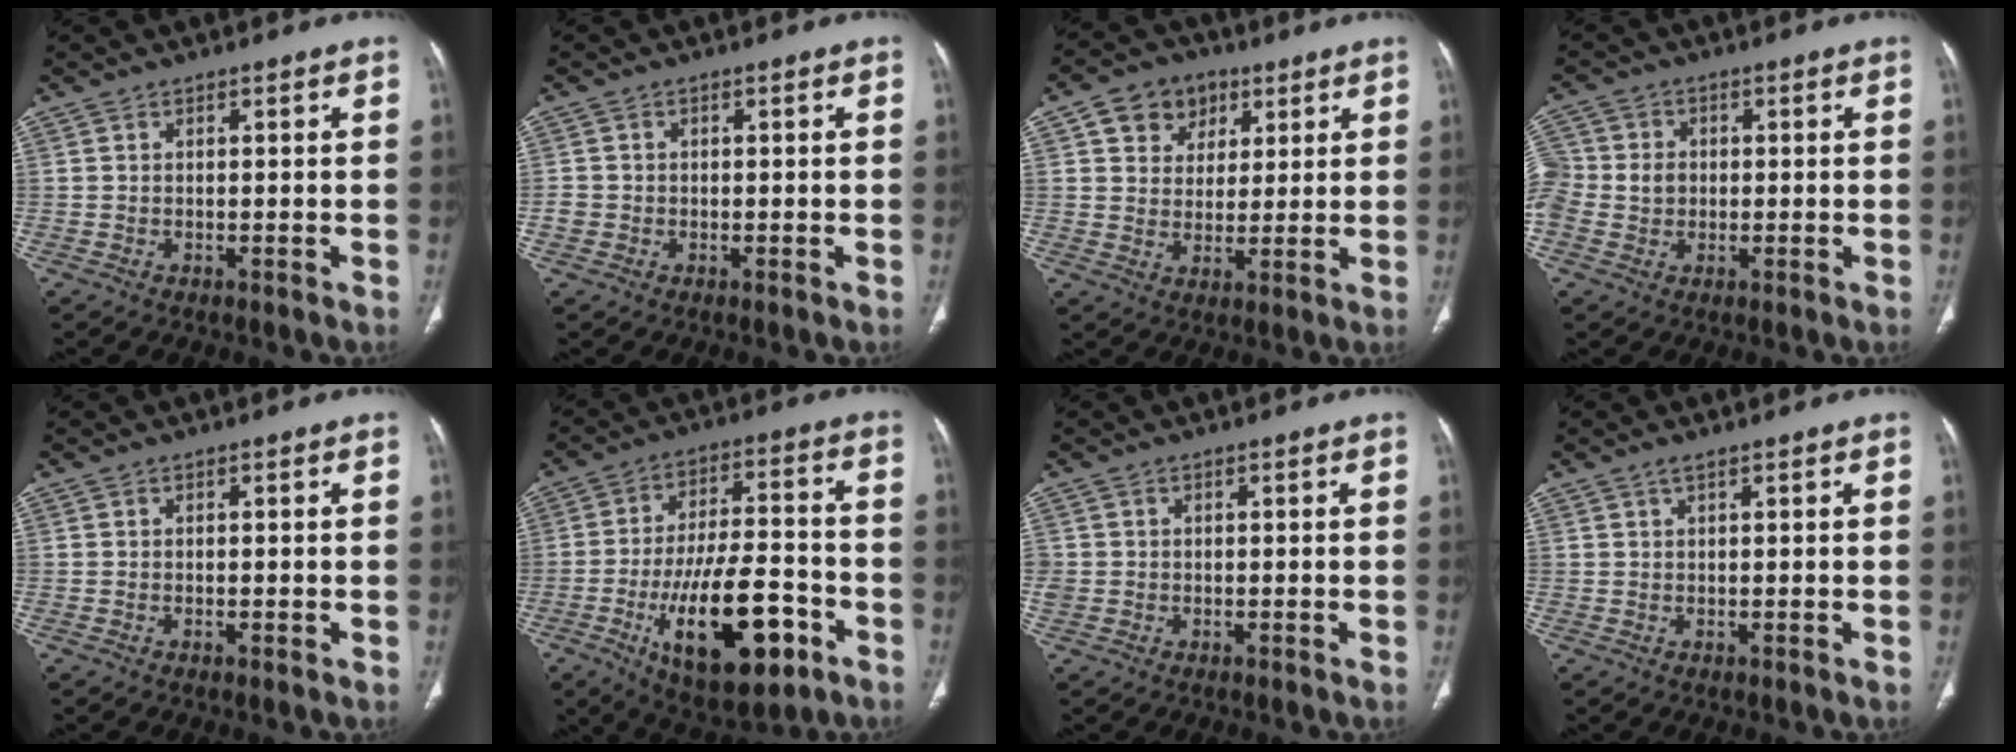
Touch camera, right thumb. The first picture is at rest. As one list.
[{"total": 1.7, "force": [-0.5, 1.6, 0.4], "torque": [-0.004, 0.005, -0.010]}, {"total": 8.9, "force": [3.9, 7.2, 3.4], "torque": [-0.019, -0.010, 0.062]}, {"total": 11.0, "force": [0.0, 9.4, 5.6], "torque": [-0.143, 0.024, 0.004]}, {"total": 0.7, "force": [-0.2, 0.2, 0.6], "torque": [-0.008, -0.001, -0.005]}, {"total": 20.4, "force": [-8.0, 8.4, 16.7], "torque": [-0.260, 0.032, -0.115]}, {"total": 1.9, "force": [-0.1, 1.8, 0.8], "torque": [-0.020, 0.006, 0.000]}, {"total": 0.9, "force": [0.6, 0.1, 0.6], "torque": [-0.014, 0.004, 0.012]}]